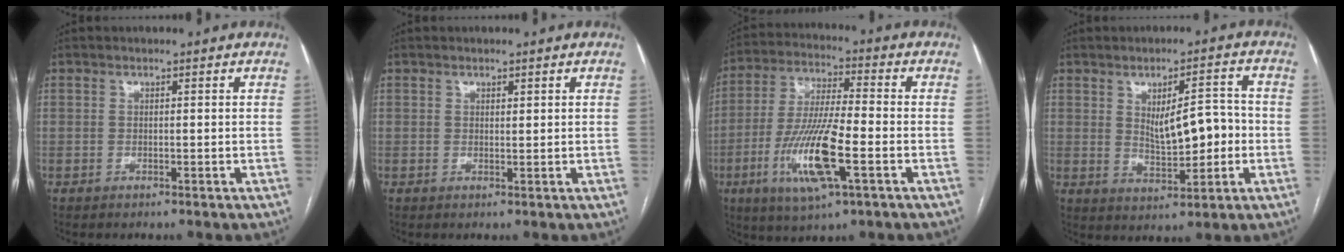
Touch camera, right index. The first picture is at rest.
{"total": 0.7, "force": [0.4, 0.3, 0.5], "torque": [-0.007, -0.003, 0.006]}
{"total": 14.2, "force": [-4.7, 2.1, 13.2], "torque": [-0.269, -0.015, -0.084]}
{"total": 7.9, "force": [0.0, 2.9, 7.4], "torque": [-0.115, 0.011, 0.012]}